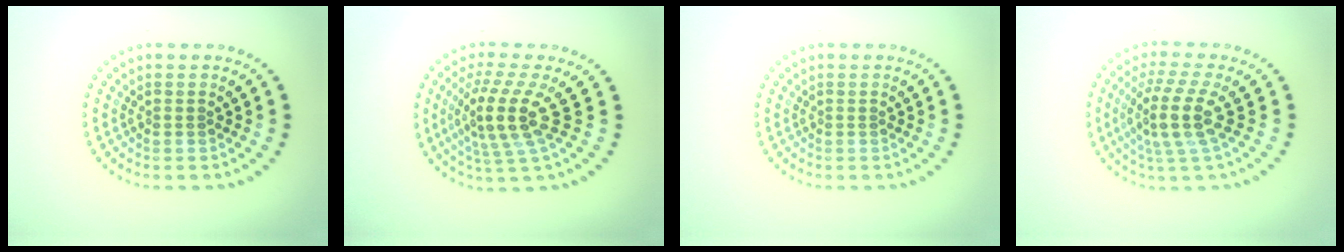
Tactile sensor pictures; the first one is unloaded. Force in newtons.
{"total": 4.6, "press": 3.7, "slide": 2.6}
{"total": 0.0}
{"total": 4.3, "press": 3.3, "slide": 2.8}